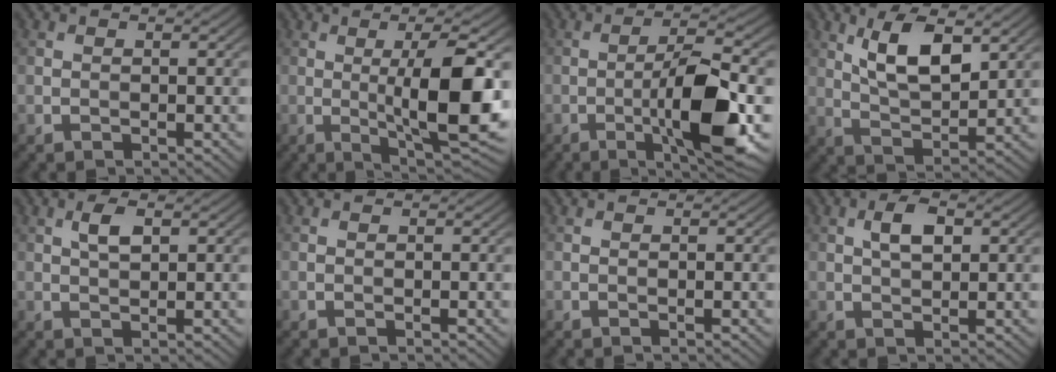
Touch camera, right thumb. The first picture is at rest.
{"total": 11.8, "force": [0.1, 2.6, 11.6], "torque": [-0.170, 0.002, 0.009]}
{"total": 11.1, "force": [-3.4, 2.5, 10.3], "torque": [-0.166, 0.001, -0.061]}
{"total": 8.3, "force": [3.8, 3.2, 6.6], "torque": [-0.130, -0.003, 0.075]}
{"total": 2.7, "force": [1.0, 1.0, 2.3], "torque": [-0.047, 0.003, 0.019]}
{"total": 0.0}
{"total": 0.0}
{"total": 3.7, "force": [1.1, 1.7, 3.1], "torque": [-0.061, 0.005, 0.020]}